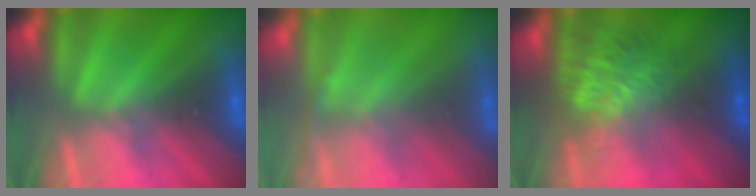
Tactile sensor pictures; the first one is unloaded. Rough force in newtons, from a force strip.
{"total": 1.4}
{"total": 5.6}